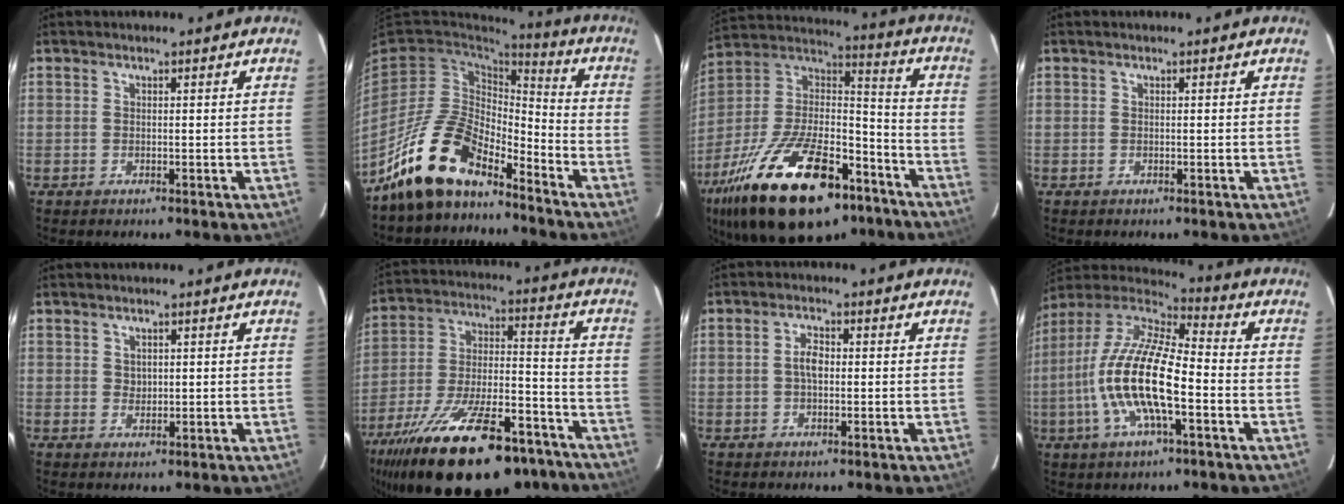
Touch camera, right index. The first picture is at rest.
{"total": 15.3, "force": [-12.0, 6.1, 7.4], "torque": [-0.155, 0.009, -0.220]}
{"total": 32.4, "force": [-19.5, 14.4, 21.6], "torque": [-0.413, -0.013, -0.304]}
{"total": 0.0}
{"total": 1.6, "force": [0.6, 1.3, 0.5], "torque": [-0.005, 0.004, 0.013]}
{"total": 30.8, "force": [-22.0, 11.4, 18.4], "torque": [-0.328, -0.028, -0.317]}
{"total": 3.1, "force": [0.0, 1.7, 2.6], "torque": [-0.049, 0.007, 0.000]}
{"total": 17.9, "force": [-4.2, 5.2, 16.6], "torque": [-0.329, -0.005, -0.088]}